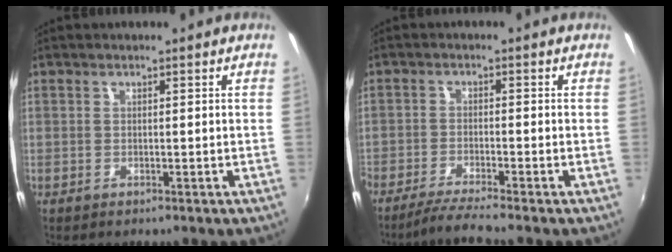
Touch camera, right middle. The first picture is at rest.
{"total": 5.8, "force": [-5.0, -0.8, 2.7], "torque": [-0.074, -0.014, -0.093]}